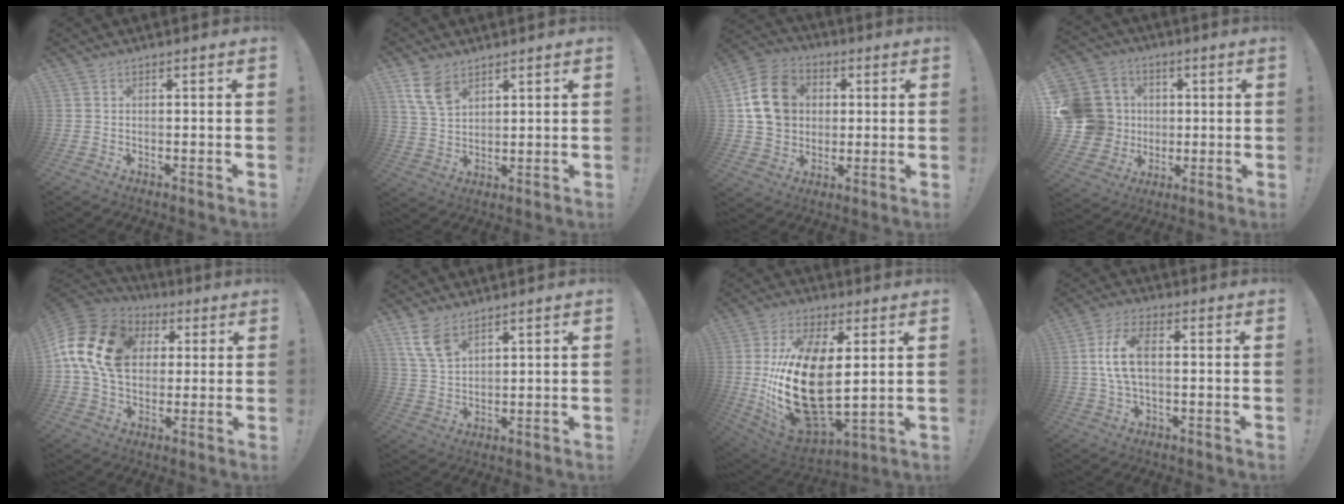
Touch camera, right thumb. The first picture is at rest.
{"total": 8.5, "force": [5.2, 4.8, 4.6], "torque": [-0.079, -0.020, 0.102]}
{"total": 15.6, "force": [3.2, 12.8, 8.4], "torque": [-0.127, 0.003, 0.068]}
{"total": 17.8, "force": [0.8, 16.2, 7.4], "torque": [-0.133, 0.013, 0.042]}
{"total": 18.7, "force": [3.9, 13.7, 12.1], "torque": [-0.217, 0.007, 0.072]}
{"total": 8.1, "force": [5.2, 4.0, 4.6], "torque": [-0.086, -0.022, 0.102]}
{"total": 25.4, "force": [2.4, 13.1, 21.6], "torque": [-0.446, -0.033, 0.053]}
{"total": 9.1, "force": [0.9, 4.4, 8.0], "torque": [-0.158, -0.002, 0.016]}